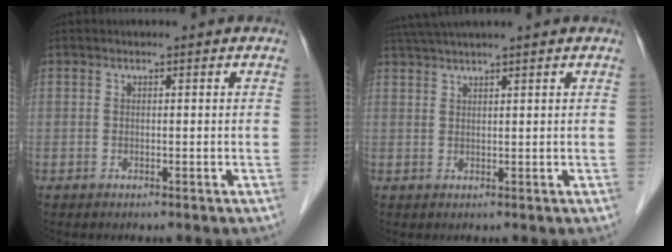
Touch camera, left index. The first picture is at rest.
{"total": 5.4, "force": [4.6, -1.1, 2.7], "torque": [-0.043, 0.037, 0.083]}